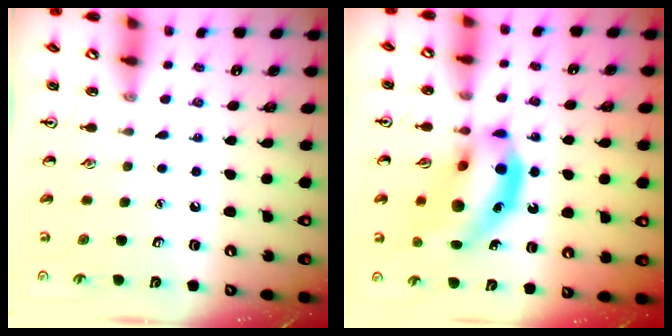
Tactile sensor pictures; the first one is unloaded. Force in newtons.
{"total": 16.5, "press": 16.1, "slide": 3.7}